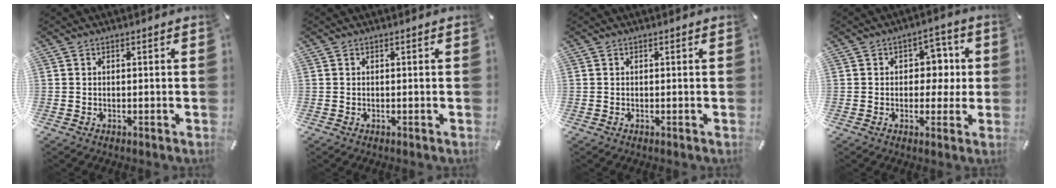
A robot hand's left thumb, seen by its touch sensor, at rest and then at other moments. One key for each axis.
{"total": 0.0}
{"total": 0.0}
{"total": 7.1, "fx": 0.4, "fy": 5.8, "fz": 4.0, "tx": -0.039, "ty": 0.002, "tz": -0.001}